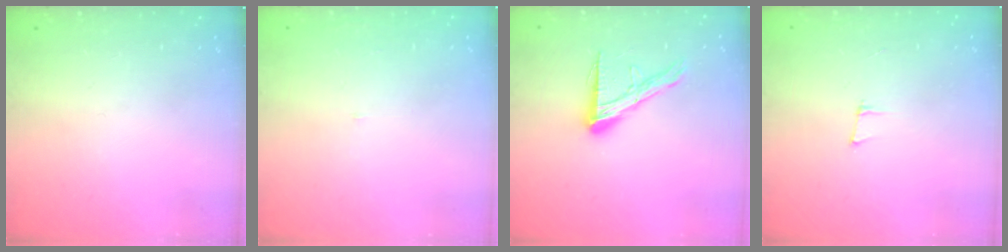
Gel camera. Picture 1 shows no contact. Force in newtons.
{"total": 2.0, "press": 2.0, "slide": 0.1}
{"total": 12.0, "press": 12.0, "slide": 0.9}
{"total": 5.8, "press": 5.1, "slide": 2.8}